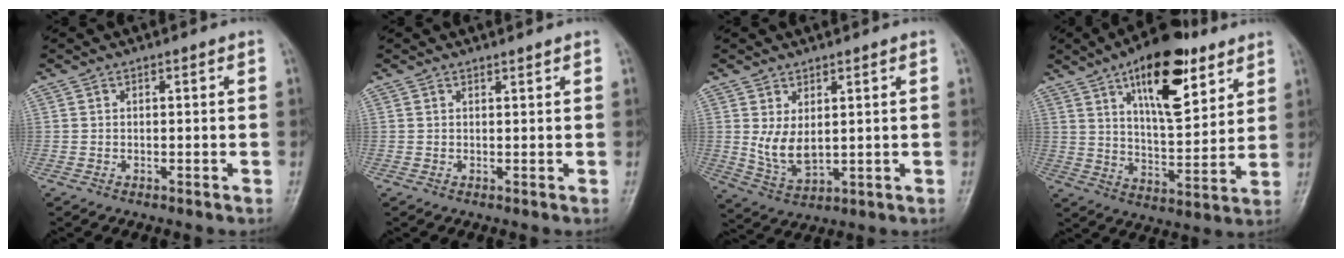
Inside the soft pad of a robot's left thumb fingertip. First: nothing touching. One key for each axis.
{"total": 0.7, "fx": 0.6, "fy": -0.1, "fz": 0.1, "tx": -0.004, "ty": -0.007, "tz": 0.012}
{"total": 6.2, "fx": 1.5, "fy": 3.1, "fz": 5.1, "tx": -0.090, "ty": -0.019, "tz": 0.043}
{"total": 18.0, "fx": 9.7, "fy": 7.4, "fz": 13.3, "tx": -0.171, "ty": -0.044, "tz": 0.156}